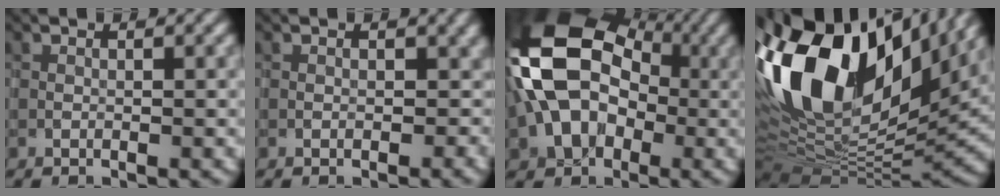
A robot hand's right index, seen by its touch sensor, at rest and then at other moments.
{"total": 3.4, "force": [-1.2, 2.4, 2.1], "torque": [-0.009, -0.006, -0.015]}
{"total": 15.5, "force": [0.2, 10.5, 11.4], "torque": [-0.200, 0.012, -0.028]}
{"total": 18.9, "force": [6.1, 9.9, 14.9], "torque": [-0.310, 0.021, 0.100]}